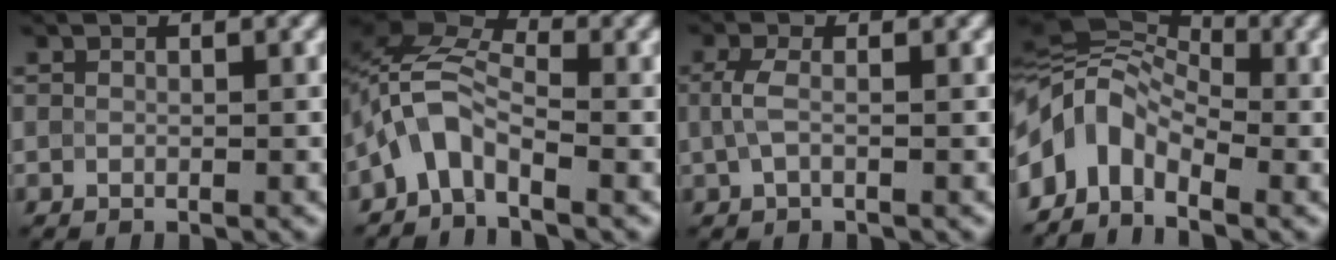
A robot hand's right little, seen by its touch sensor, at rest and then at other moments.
{"total": 4.8, "force": [-2.6, 2.2, 3.3], "torque": [-0.061, 0.012, -0.068]}
{"total": 1.9, "force": [0.0, 0.8, 1.7], "torque": [-0.045, 0.001, -0.003]}
{"total": 8.0, "force": [-1.8, 5.2, 5.8], "torque": [-0.101, 0.018, -0.063]}